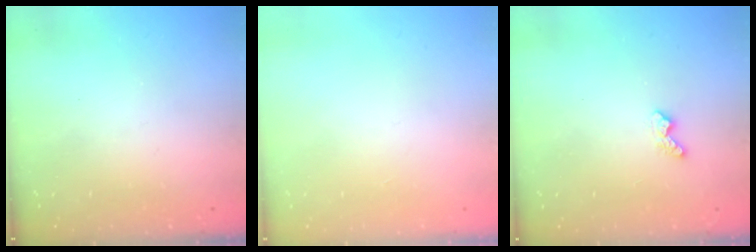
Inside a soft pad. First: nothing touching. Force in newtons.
{"total": 0.0}
{"total": 3.4, "press": 3.4, "slide": 0.6}